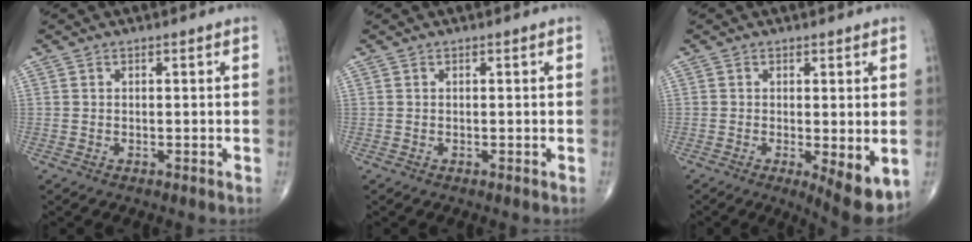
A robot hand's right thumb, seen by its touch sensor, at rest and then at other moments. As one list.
[{"total": 0.0}, {"total": 7.1, "force": [-1.4, 2.1, 6.6], "torque": [-0.095, -0.022, -0.019]}]